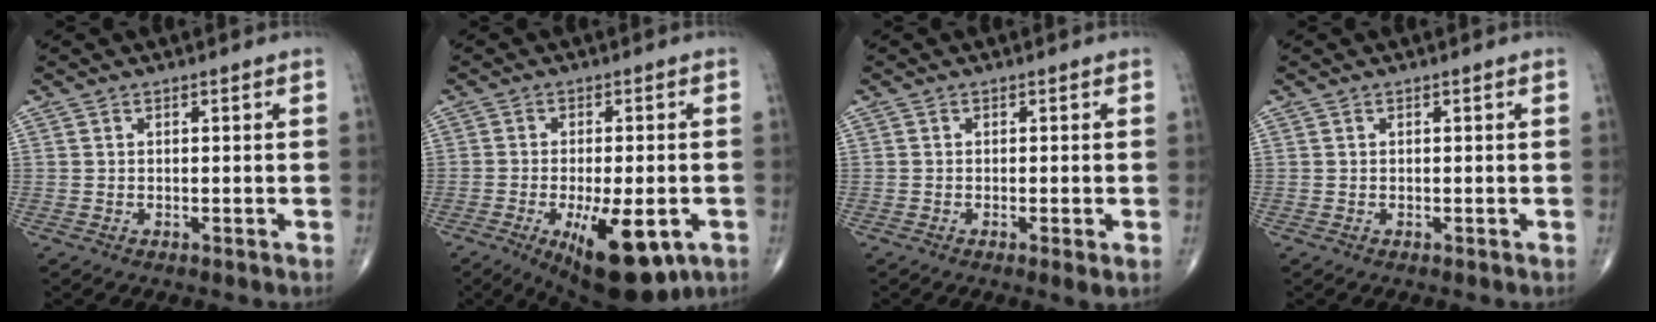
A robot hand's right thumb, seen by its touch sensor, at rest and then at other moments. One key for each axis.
{"total": 14.5, "fx": -5.6, "fy": 5.7, "fz": 12.1, "tx": -0.164, "ty": -0.003, "tz": -0.067}
{"total": 1.8, "fx": -0.5, "fy": 0.2, "fz": 1.7, "tx": -0.037, "ty": -0.009, "tz": -0.013}
{"total": 0.0}